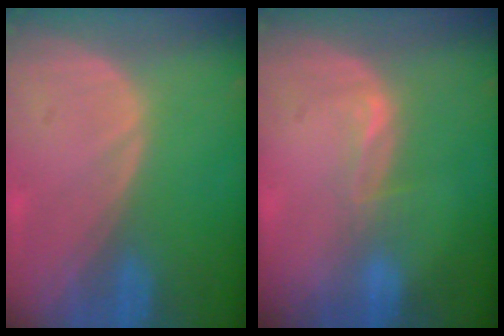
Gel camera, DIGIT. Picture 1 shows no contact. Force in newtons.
{"total": 2.2, "press": 1.7, "slide": 1.4}